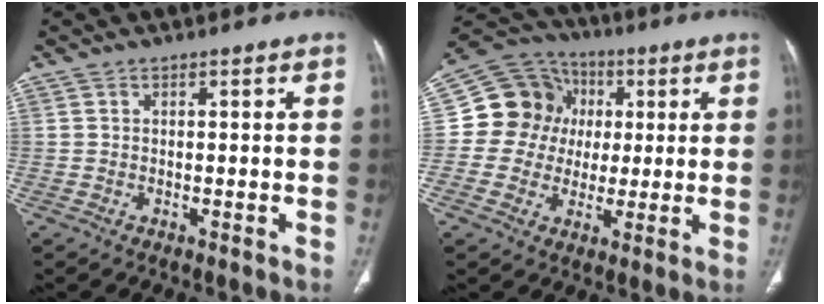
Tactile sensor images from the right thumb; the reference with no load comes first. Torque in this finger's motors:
{"motor_torque": [0.62, 1.87, 0.27, -0.50, 0.01]}